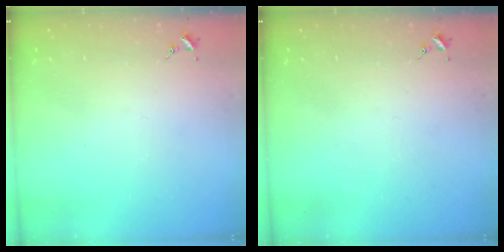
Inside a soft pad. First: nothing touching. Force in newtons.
{"total": 0.0}